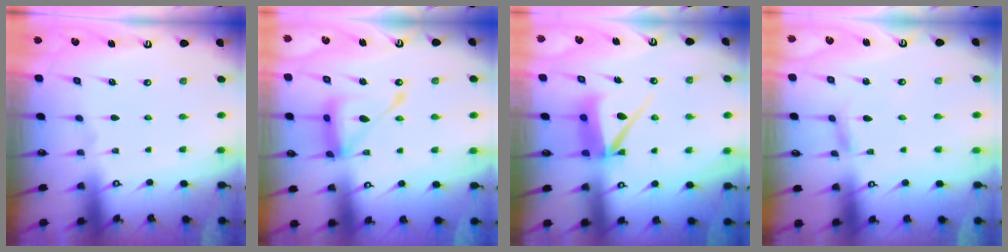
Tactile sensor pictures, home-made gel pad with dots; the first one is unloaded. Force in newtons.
{"total": 15.6, "press": 15.6, "slide": 1.4}
{"total": 8.5, "press": 8.5, "slide": 1.0}
{"total": 2.6, "press": 2.6, "slide": 0.2}